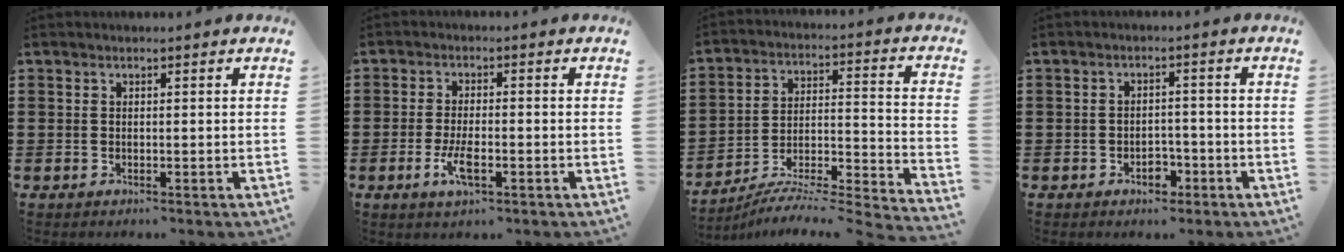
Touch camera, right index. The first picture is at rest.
{"total": 4.4, "force": [-1.6, 1.3, 3.8], "torque": [-0.083, -0.005, -0.033]}
{"total": 4.9, "force": [-4.4, 0.2, 2.2], "torque": [-0.036, -0.014, -0.092]}
{"total": 3.0, "force": [-1.8, 1.8, 1.5], "torque": [-0.029, 0.002, -0.036]}